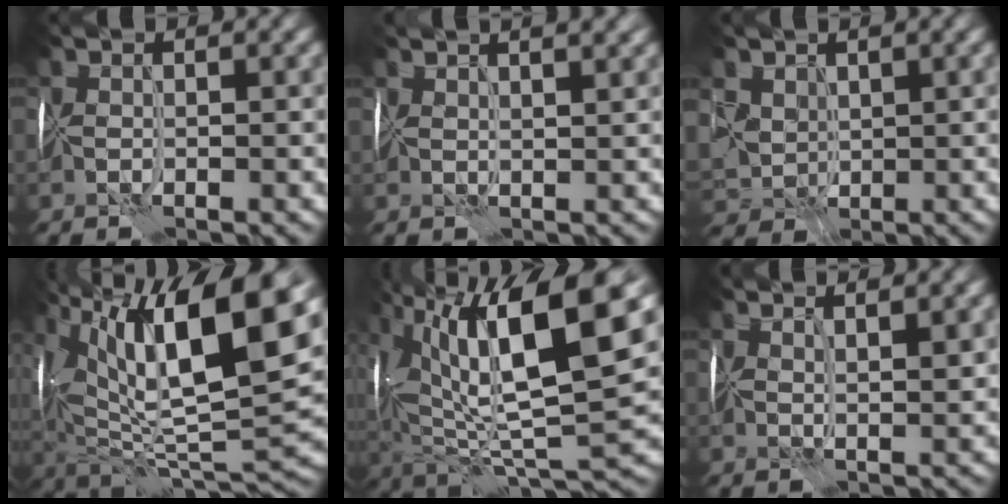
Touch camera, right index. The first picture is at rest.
{"total": 5.9, "force": [3.9, 2.3, 3.7], "torque": [-0.043, 0.044, 0.039]}
{"total": 2.9, "force": [2.2, 1.9, -0.3], "torque": [-0.023, 0.006, 0.051]}
{"total": 15.0, "force": [6.3, 5.3, 12.5], "torque": [-0.228, 0.022, 0.106]}
{"total": 14.2, "force": [5.6, 4.3, 12.4], "torque": [-0.231, 0.021, 0.099]}
{"total": 2.8, "force": [2.3, 0.1, 1.5], "torque": [-0.014, 0.008, 0.043]}